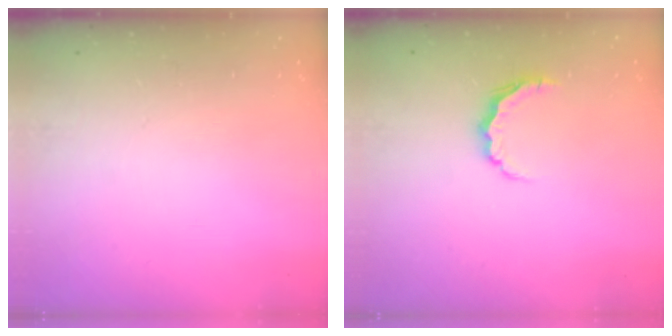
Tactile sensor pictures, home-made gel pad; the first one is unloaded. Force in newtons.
{"total": 5.8, "press": 5.8, "slide": 0.8}